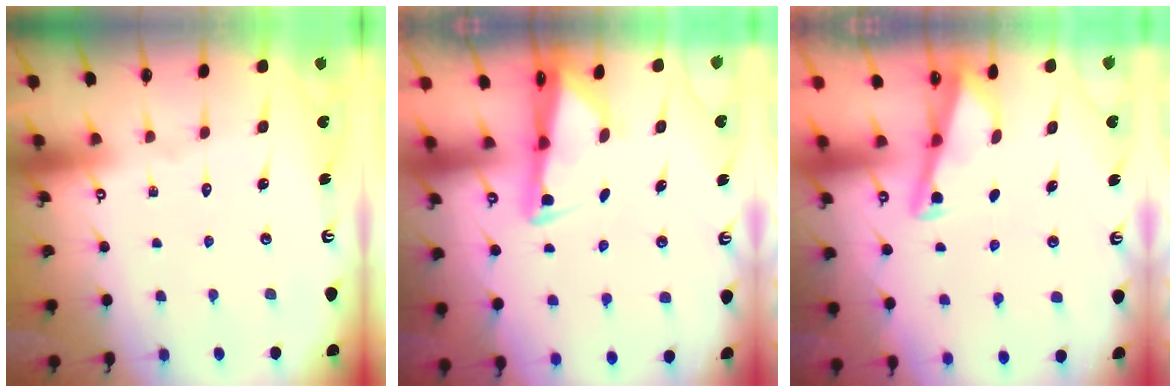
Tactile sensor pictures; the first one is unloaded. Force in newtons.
{"total": 2.6, "press": 2.6, "slide": 0.5}
{"total": 3.0, "press": 3.0, "slide": 0.3}